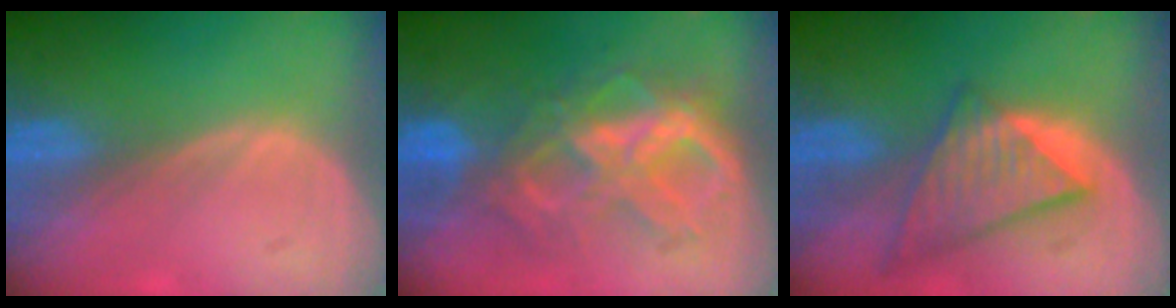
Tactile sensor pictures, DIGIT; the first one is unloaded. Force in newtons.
{"total": 10.3, "press": 10.2, "slide": 1.3}
{"total": 9.1, "press": 7.9, "slide": 4.5}